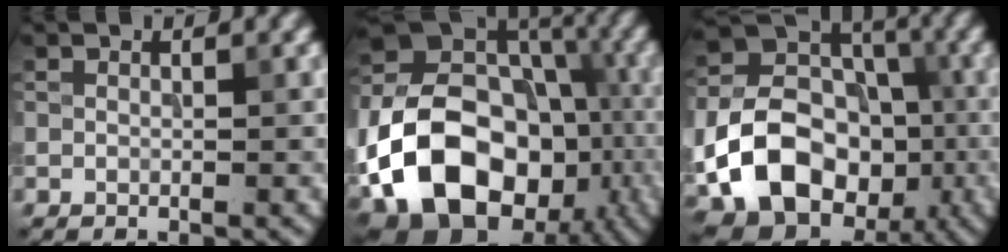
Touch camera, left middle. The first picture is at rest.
{"total": 18.8, "force": [-5.9, 13.5, 11.7], "torque": [-0.219, -0.015, -0.098]}
{"total": 13.9, "force": [-4.2, 10.4, 8.3], "torque": [-0.166, -0.019, -0.070]}